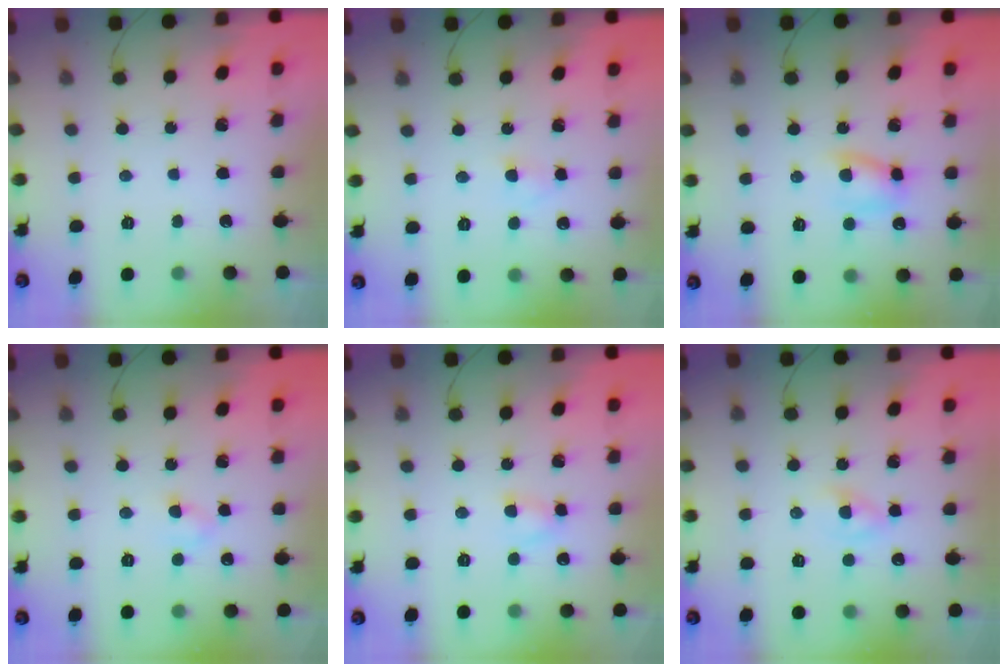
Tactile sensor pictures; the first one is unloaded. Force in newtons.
{"total": 1.9, "press": 1.7, "slide": 0.8}
{"total": 6.9, "press": 6.8, "slide": 1.0}
{"total": 2.8, "press": 2.6, "slide": 1.2}
{"total": 3.4, "press": 3.2, "slide": 1.1}
{"total": 2.2, "press": 2.0, "slide": 1.0}